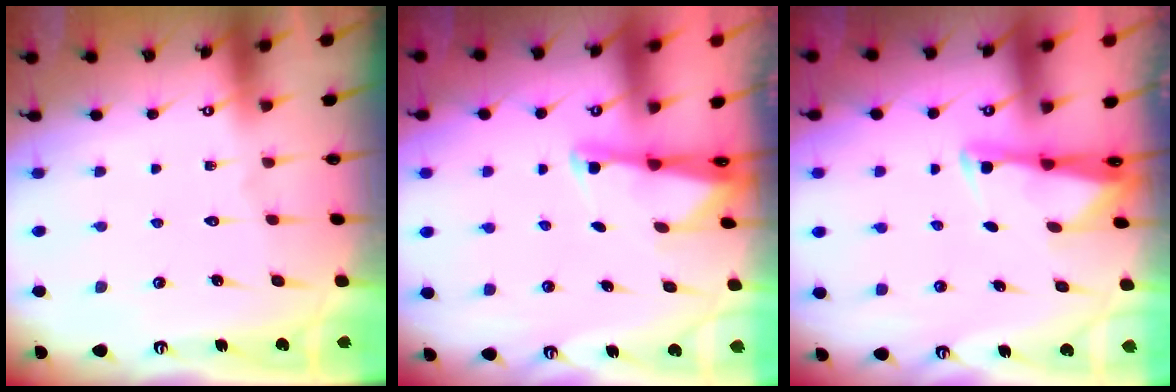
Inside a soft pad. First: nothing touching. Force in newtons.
{"total": 1.8, "press": 1.7, "slide": 0.4}
{"total": 2.5, "press": 2.5, "slide": 0.3}